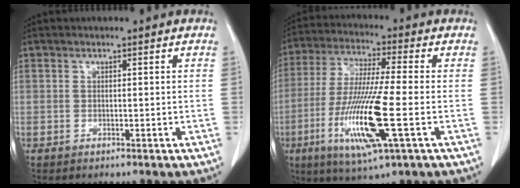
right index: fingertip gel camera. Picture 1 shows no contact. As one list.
[{"total": 15.0, "force": [-4.4, 0.7, 14.3], "torque": [-0.292, -0.022, -0.081]}]